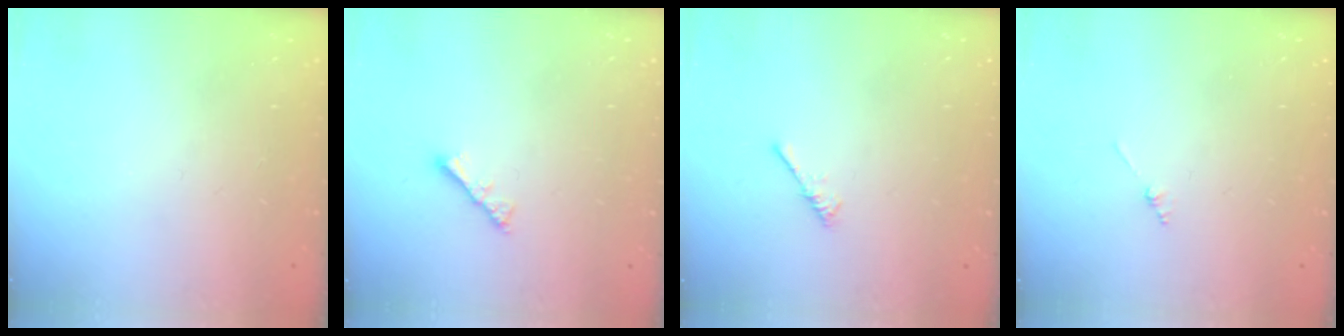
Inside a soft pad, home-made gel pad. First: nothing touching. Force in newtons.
{"total": 2.8, "press": 2.8, "slide": 0.6}
{"total": 0.0}
{"total": 0.8, "press": 0.8, "slide": 0.2}